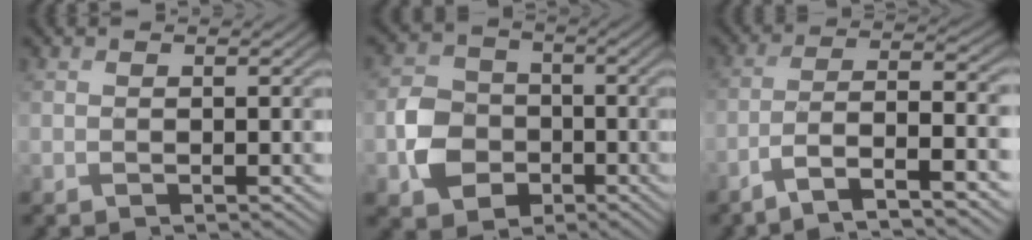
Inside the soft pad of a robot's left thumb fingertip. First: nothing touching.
{"total": 6.7, "force": [-2.1, 5.6, 3.0], "torque": [-0.063, -0.005, -0.051]}
{"total": 9.3, "force": [-6.1, 1.4, 6.9], "torque": [-0.100, 0.024, -0.109]}